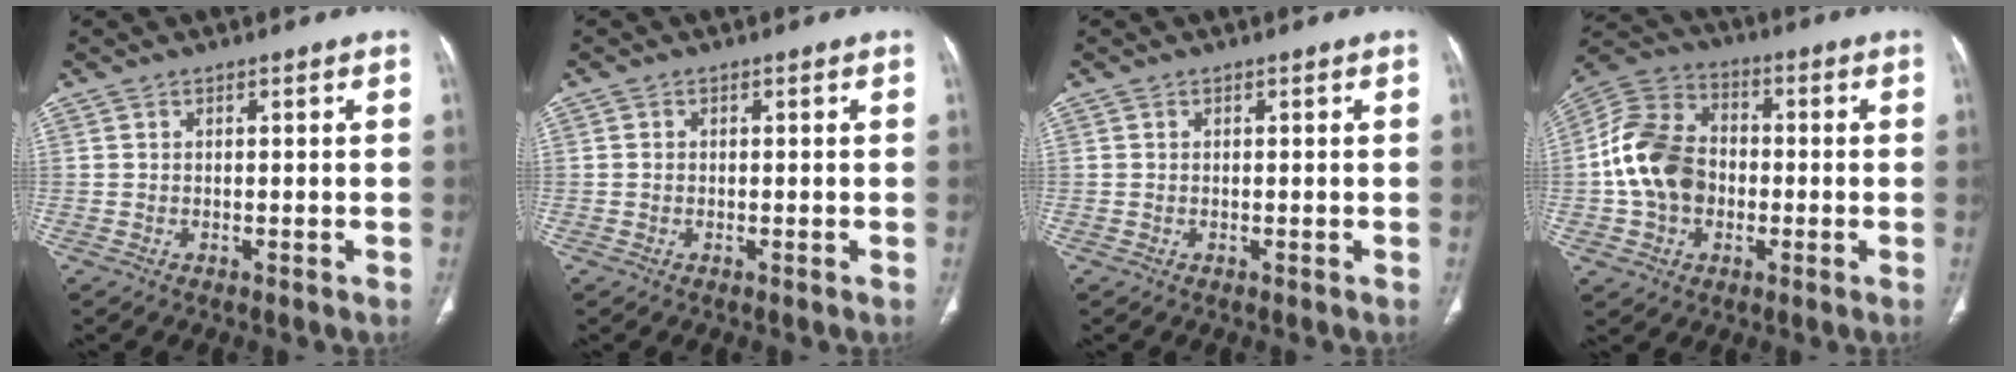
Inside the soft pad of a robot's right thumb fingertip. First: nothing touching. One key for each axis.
{"total": 0.6, "fx": -0.1, "fy": 0.6, "fz": 0.2, "tx": 0.000, "ty": 0.003, "tz": -0.001}
{"total": 0.0}
{"total": 14.6, "fx": -1.5, "fy": 11.2, "fz": 9.2, "tx": -0.158, "ty": 0.032, "tz": -0.034}